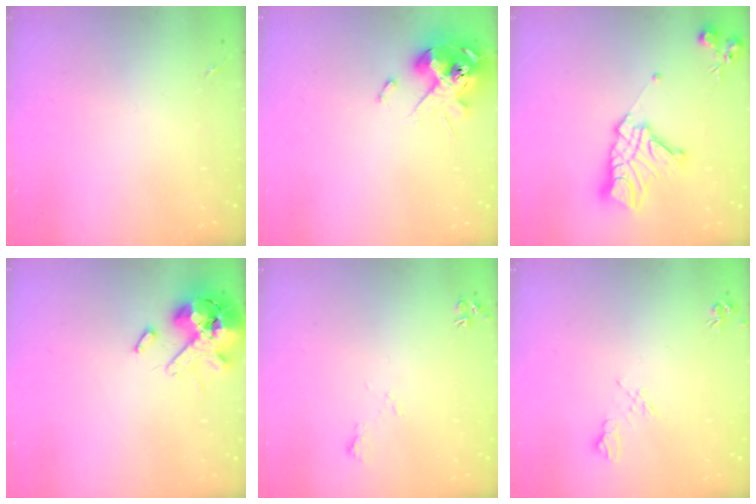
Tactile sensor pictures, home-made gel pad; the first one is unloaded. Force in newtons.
{"total": 13.4, "press": 13.3, "slide": 1.4}
{"total": 16.1, "press": 16.0, "slide": 1.6}
{"total": 13.2, "press": 13.0, "slide": 2.2}
{"total": 5.2, "press": 5.1, "slide": 1.0}
{"total": 7.8, "press": 7.8, "slide": 0.9}